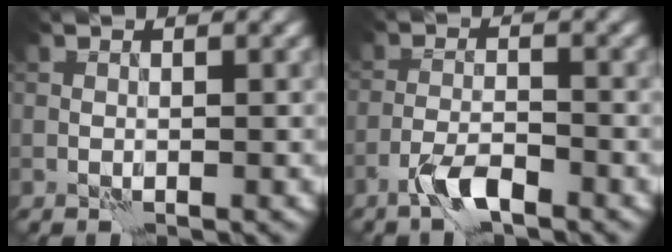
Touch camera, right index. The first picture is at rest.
{"total": 3.2, "force": [-2.5, 0.5, 1.9], "torque": [-0.043, 0.006, -0.053]}